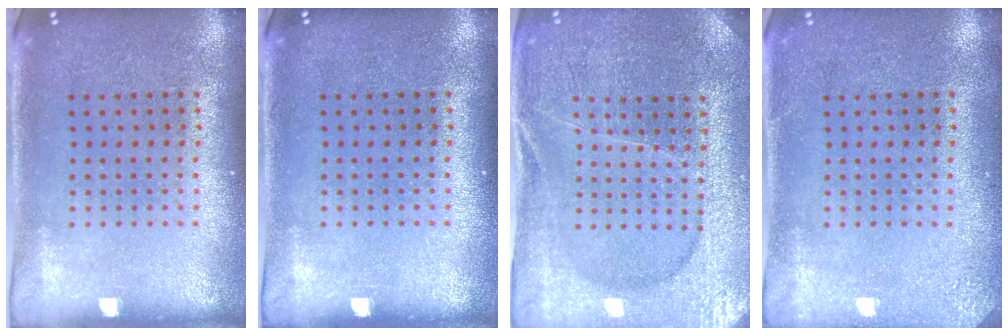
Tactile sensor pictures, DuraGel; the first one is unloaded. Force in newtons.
{"total": 0.0}
{"total": 4.0, "press": 3.9, "slide": 1.1}
{"total": 2.0, "press": 2.0, "slide": 0.3}